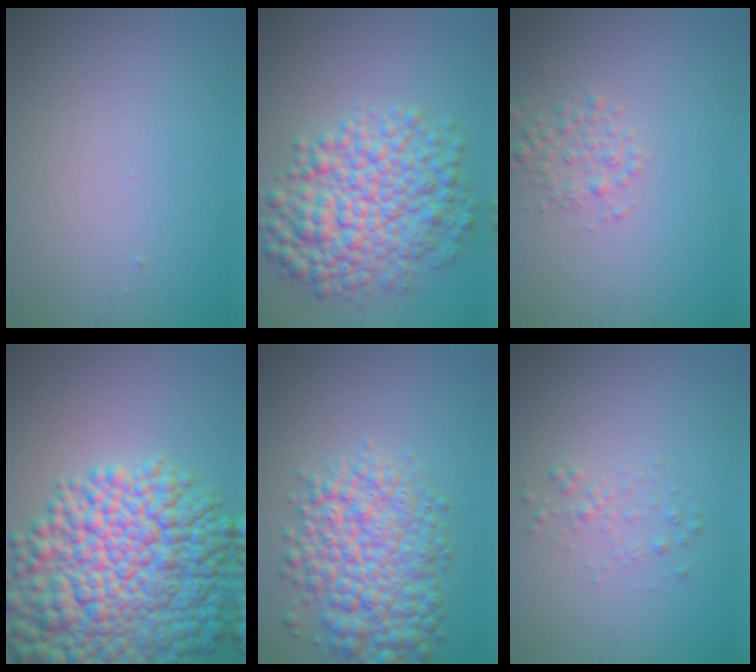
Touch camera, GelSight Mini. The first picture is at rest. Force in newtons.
{"total": 7.8, "press": 7.8, "slide": 0.1}
{"total": 1.8, "press": 1.8, "slide": 0.1}
{"total": 13.6, "press": 13.6, "slide": 0.5}
{"total": 7.5, "press": 7.5, "slide": 0.2}
{"total": 1.1, "press": 1.1, "slide": 0.1}